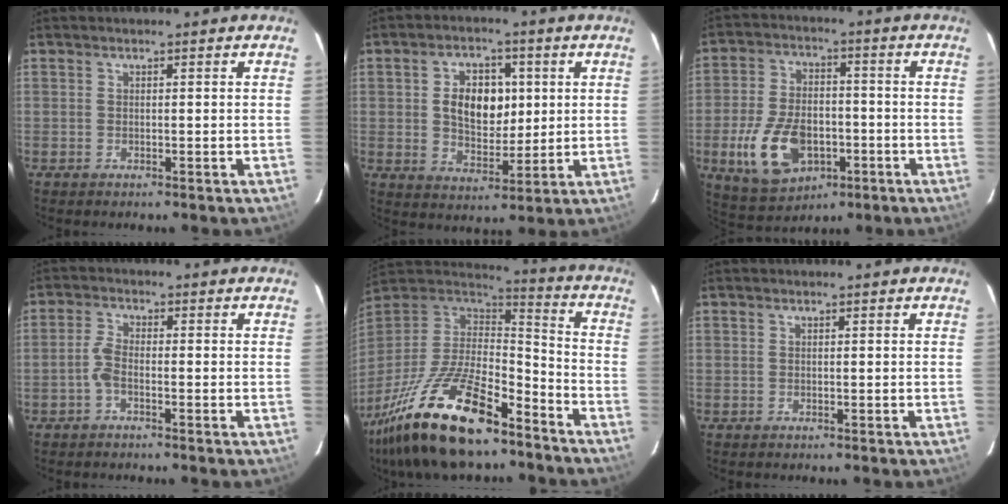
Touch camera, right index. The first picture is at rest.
{"total": 9.7, "force": [1.6, 6.5, 7.1], "torque": [-0.125, 0.012, 0.034]}
{"total": 15.0, "force": [-5.0, 9.3, 10.6], "torque": [-0.234, -0.007, -0.071]}
{"total": 2.7, "force": [-1.4, 0.9, 2.1], "torque": [-0.055, 0.007, -0.032]}
{"total": 27.3, "force": [-18.1, 10.0, 17.7], "torque": [-0.356, -0.034, -0.304]}
{"total": 0.0}